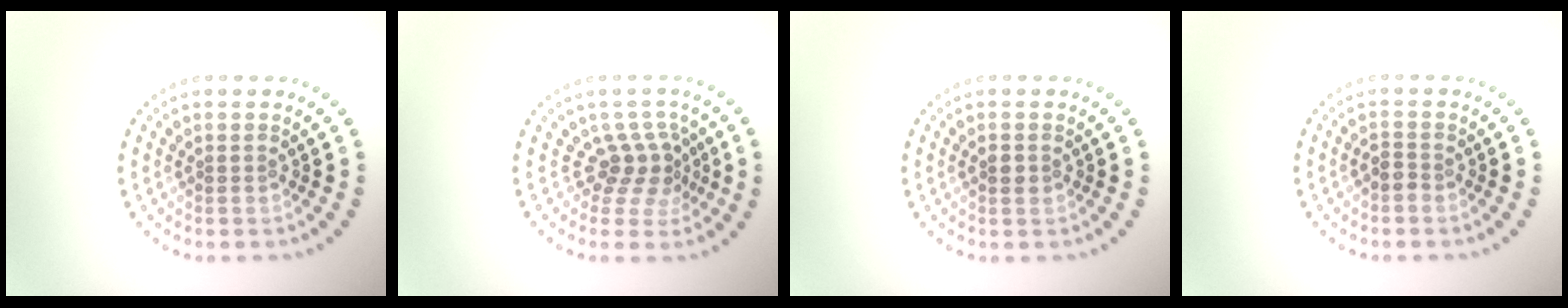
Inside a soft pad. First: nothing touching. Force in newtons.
{"total": 2.8, "press": 1.9, "slide": 2.1}
{"total": 1.0, "press": 1.0, "slide": 0.1}
{"total": 1.0, "press": 0.8, "slide": 0.6}